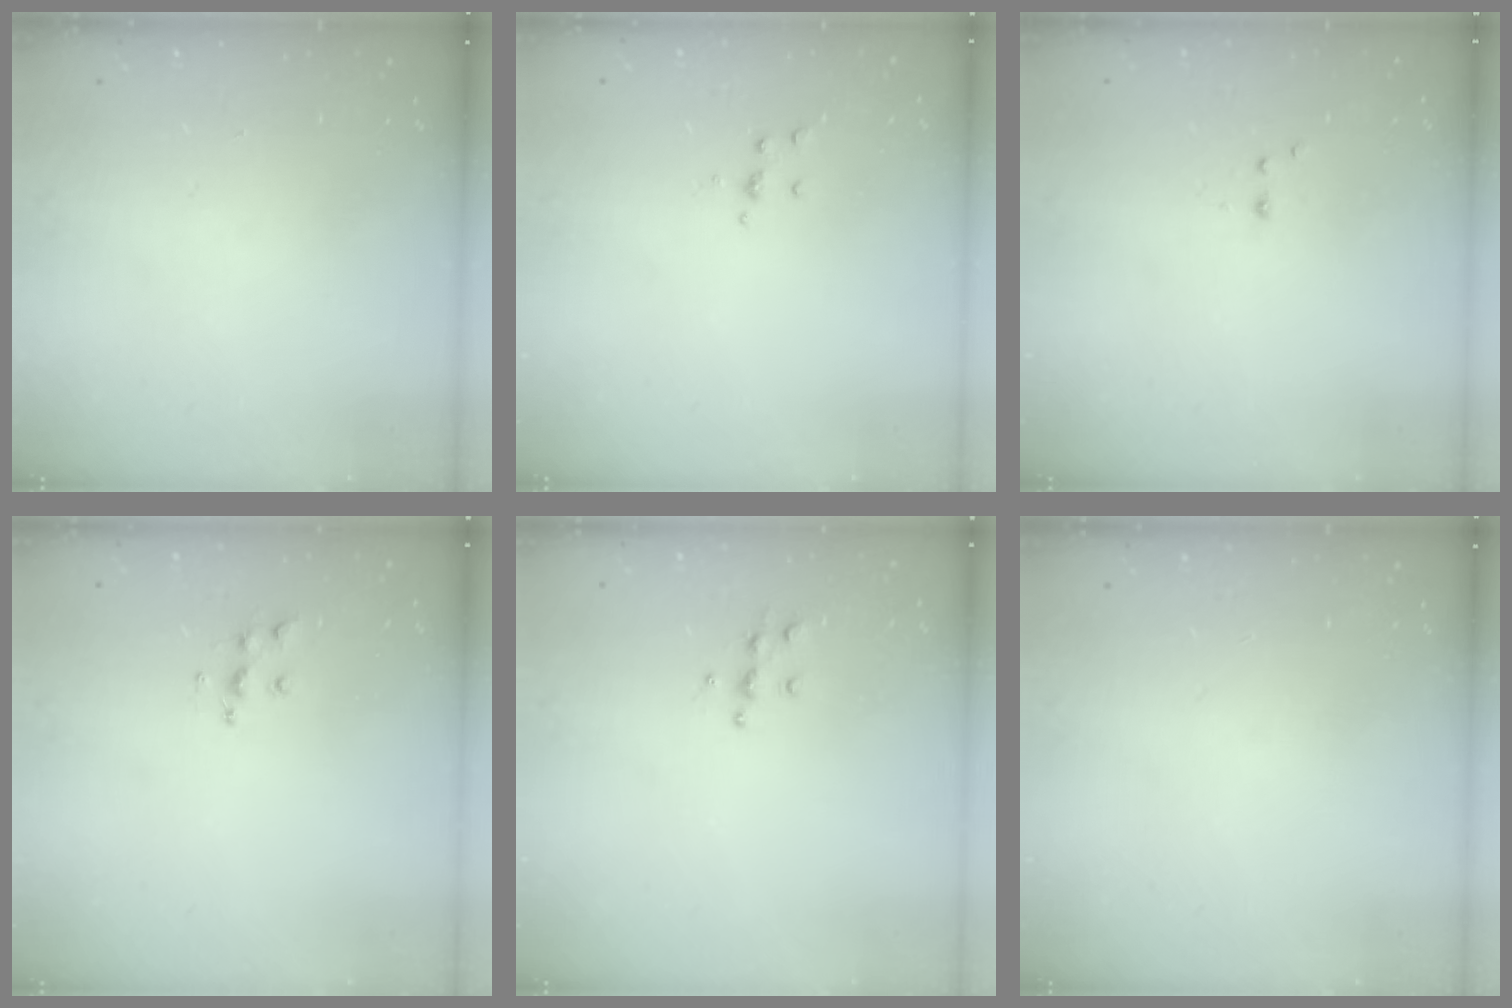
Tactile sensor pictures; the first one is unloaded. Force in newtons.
{"total": 3.6, "press": 3.6, "slide": 0.3}
{"total": 2.3, "press": 2.1, "slide": 0.9}
{"total": 5.7, "press": 5.7, "slide": 0.4}
{"total": 5.5, "press": 5.4, "slide": 0.6}
{"total": 0.0}